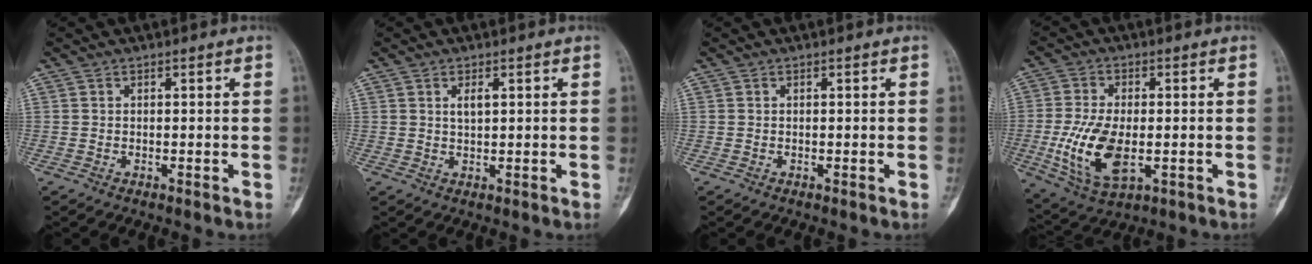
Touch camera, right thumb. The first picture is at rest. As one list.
[{"total": 2.1, "force": [0.8, 0.8, 1.7], "torque": [-0.032, -0.002, 0.016]}, {"total": 0.0}, {"total": 12.9, "force": [-2.2, 6.8, 10.8], "torque": [-0.213, -0.009, -0.030]}]